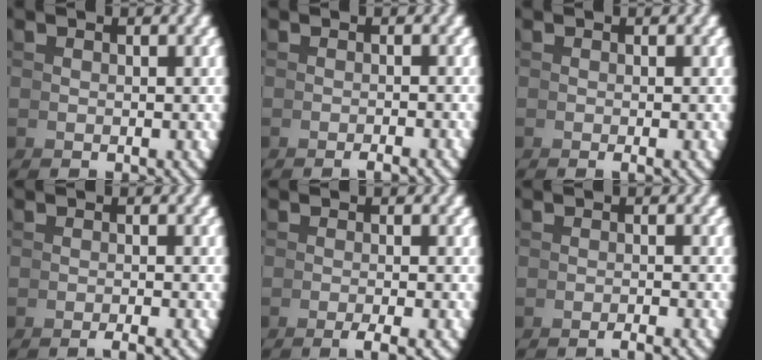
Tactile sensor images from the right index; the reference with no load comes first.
{"total": 1.5, "force": [-1.4, -0.2, 0.5], "torque": [0.001, 0.010, -0.029]}
{"total": 1.0, "force": [-0.6, 0.2, 0.8], "torque": [-0.015, -0.002, -0.009]}
{"total": 2.0, "force": [-1.8, -0.2, 0.8], "torque": [-0.001, 0.013, -0.037]}
{"total": 3.1, "force": [-2.4, 0.0, 2.0], "torque": [-0.017, 0.010, -0.043]}
{"total": 1.8, "force": [-1.7, -0.3, 0.6], "torque": [0.002, 0.013, -0.036]}